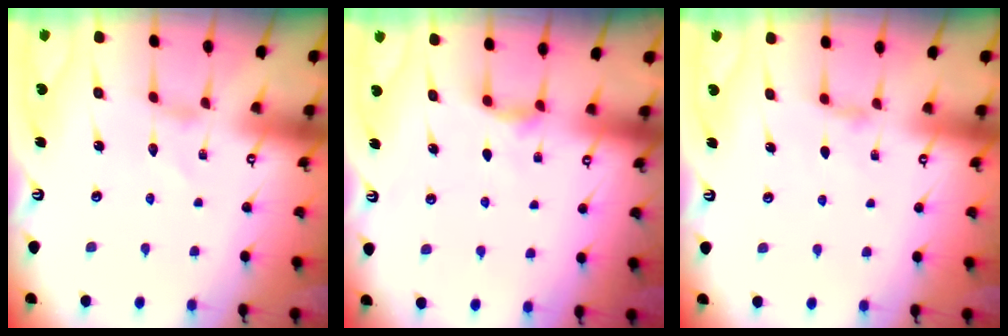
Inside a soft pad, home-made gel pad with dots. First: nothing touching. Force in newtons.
{"total": 2.3, "press": 2.3, "slide": 0.4}
{"total": 2.4, "press": 2.3, "slide": 0.4}